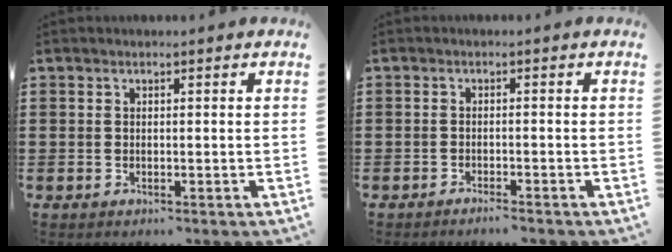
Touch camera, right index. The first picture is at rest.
{"total": 1.4, "force": [-1.4, -0.1, 0.2], "torque": [-0.006, 0.000, -0.028]}